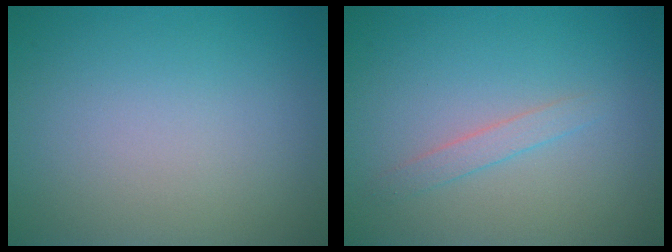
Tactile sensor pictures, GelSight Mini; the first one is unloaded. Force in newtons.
{"total": 1.2, "press": 1.2, "slide": 0.1}